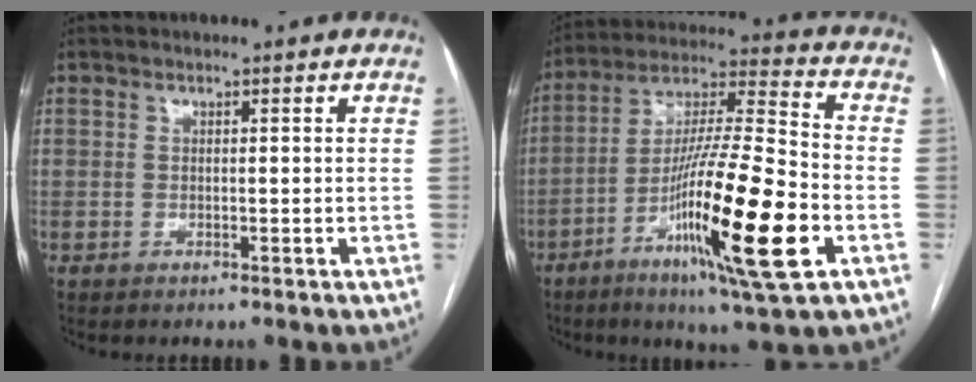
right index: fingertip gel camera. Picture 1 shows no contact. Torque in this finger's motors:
{"motor_torque": [2.14, 0.00, 0.57, 0.17]}